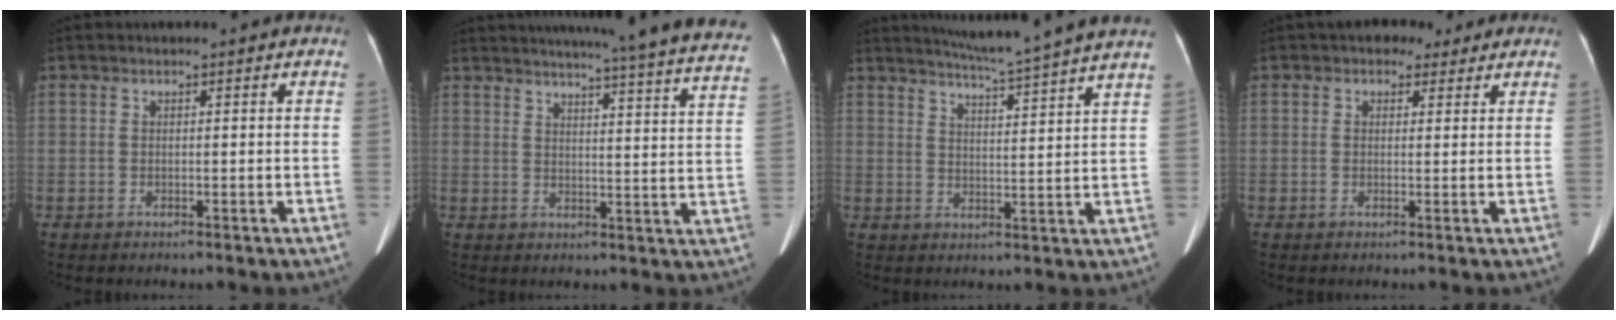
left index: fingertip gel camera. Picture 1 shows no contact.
{"total": 28.8, "force": [26.3, -0.2, 11.8], "torque": [-0.171, -0.080, 0.300]}
{"total": 14.3, "force": [12.7, -1.9, 6.2], "torque": [-0.106, -0.021, 0.164]}
{"total": 3.4, "force": [2.2, 2.3, 1.1], "torque": [-0.011, 0.014, 0.029]}